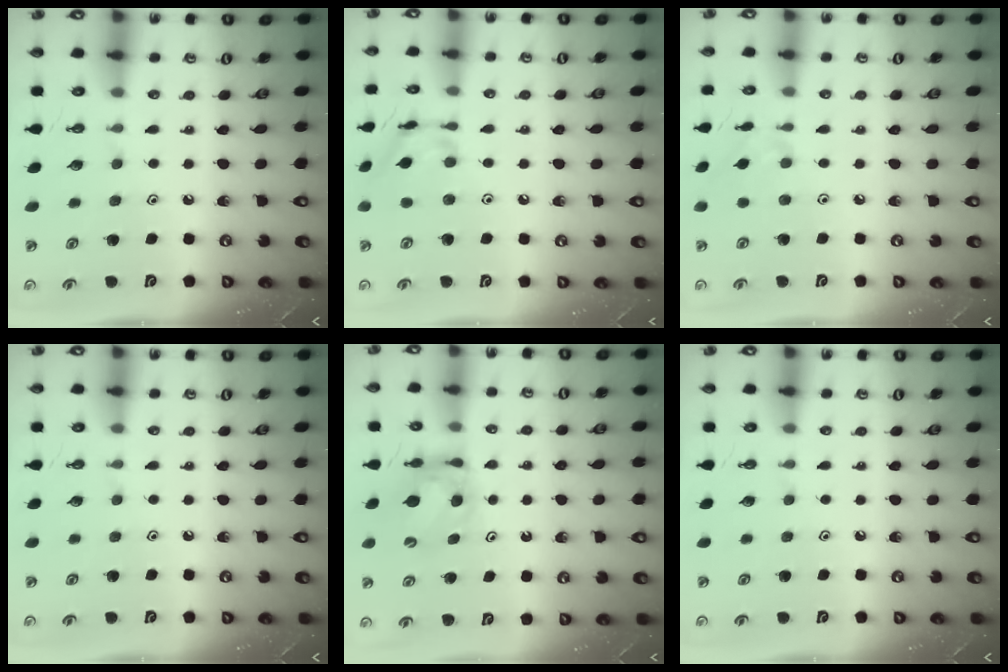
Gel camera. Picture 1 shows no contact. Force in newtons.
{"total": 11.2, "press": 11.2, "slide": 0.9}
{"total": 1.8, "press": 1.7, "slide": 0.5}
{"total": 0.0}
{"total": 6.4, "press": 6.4, "slide": 0.5}
{"total": 0.0}